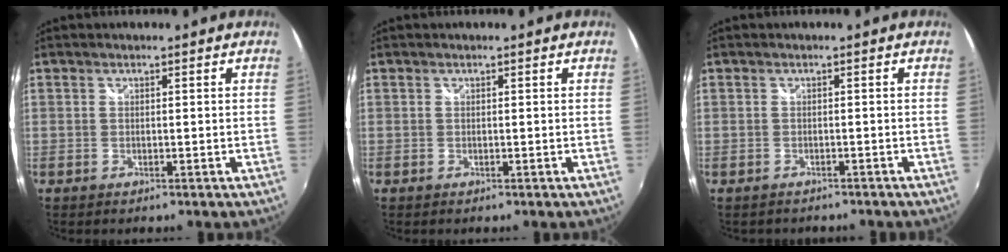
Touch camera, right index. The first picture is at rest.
{"total": 0.0}
{"total": 1.7, "force": [-1.3, 1.0, 0.1], "torque": [-0.009, -0.002, -0.018]}